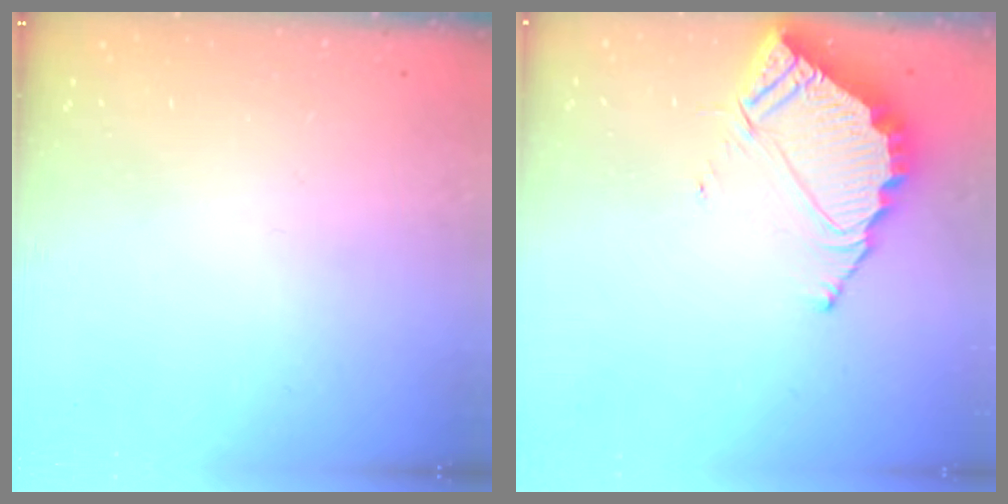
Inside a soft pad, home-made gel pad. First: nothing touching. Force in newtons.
{"total": 6.6, "press": 6.6, "slide": 0.3}